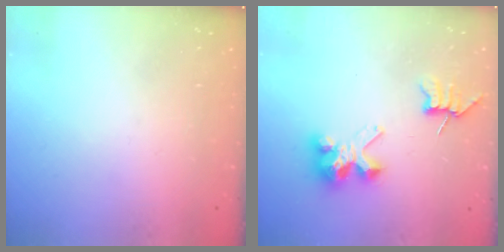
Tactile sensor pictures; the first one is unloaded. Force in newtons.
{"total": 7.8, "press": 7.8, "slide": 0.5}